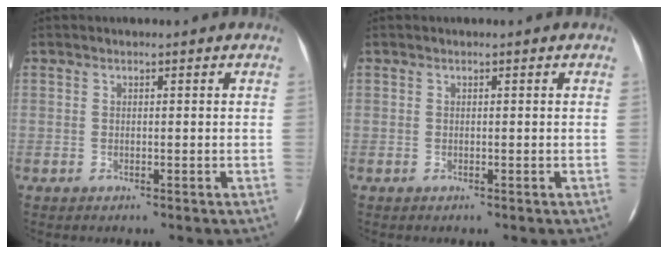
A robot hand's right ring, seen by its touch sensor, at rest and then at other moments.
{"total": 0.0}